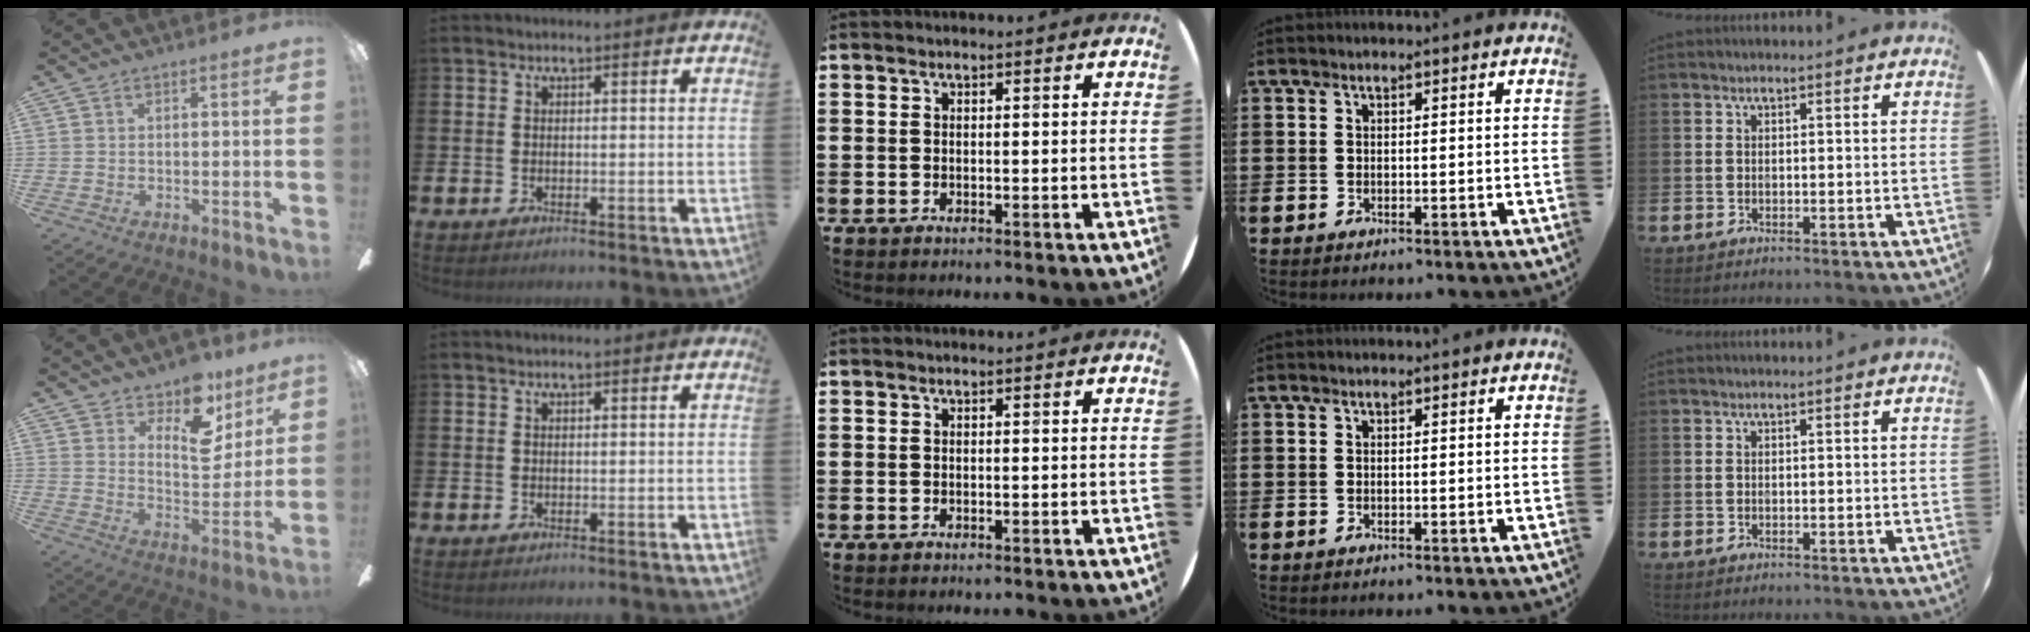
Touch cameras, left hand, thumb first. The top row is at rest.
{"thumb": {"total": 12.2, "force": [8.9, 6.3, 5.5], "torque": [-0.076, -0.062, 0.161]}, "index": {"total": 0.6, "force": [0.5, 0.1, 0.3], "torque": [-0.003, 0.000, 0.008]}}